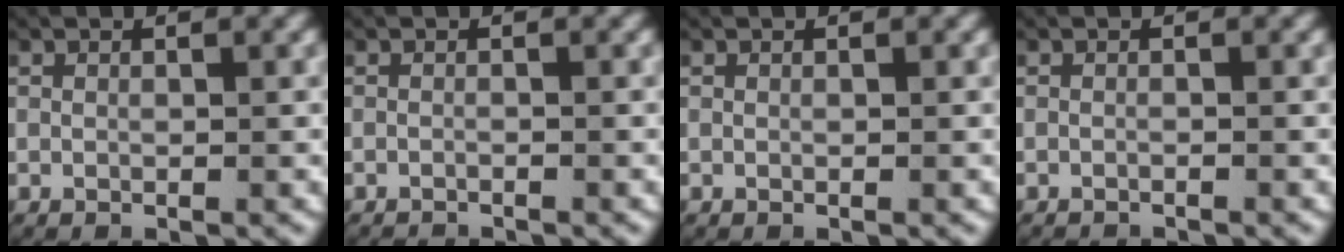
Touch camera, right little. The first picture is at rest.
{"total": 0.7, "force": [-0.7, -0.1, -0.1], "torque": [-0.004, -0.008, -0.010]}
{"total": 0.0}
{"total": 0.7, "force": [-0.6, -0.1, -0.1], "torque": [-0.005, -0.008, -0.007]}